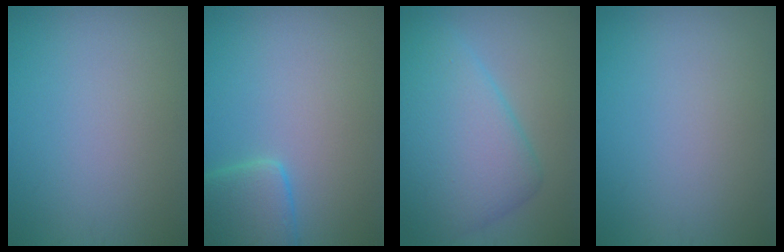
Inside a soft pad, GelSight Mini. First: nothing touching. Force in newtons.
{"total": 4.1, "press": 4.1, "slide": 0.3}
{"total": 7.8, "press": 7.8, "slide": 0.2}
{"total": 0.0}